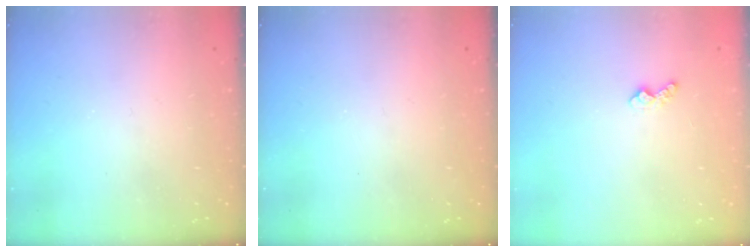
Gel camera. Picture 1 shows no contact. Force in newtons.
{"total": 0.0}
{"total": 4.0, "press": 3.9, "slide": 0.4}